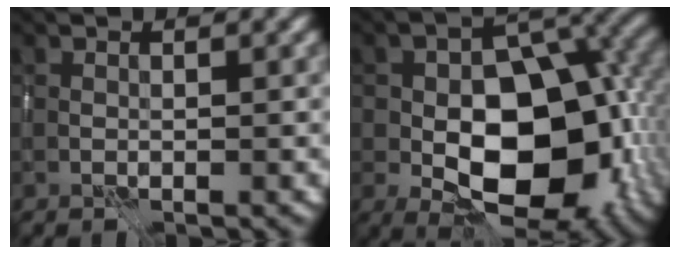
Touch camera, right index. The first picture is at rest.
{"total": 13.5, "force": [-2.9, 8.1, 10.4], "torque": [-0.144, -0.014, -0.047]}